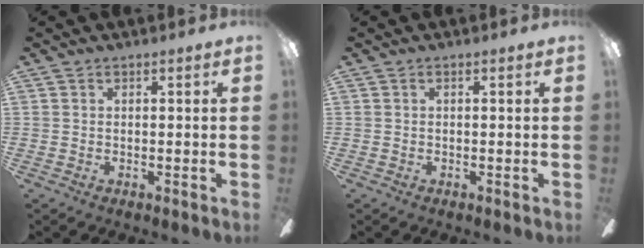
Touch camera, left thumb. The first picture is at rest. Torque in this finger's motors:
{"motor_torque": [0.00, 0.00, -0.13, 0.13, 0.00]}